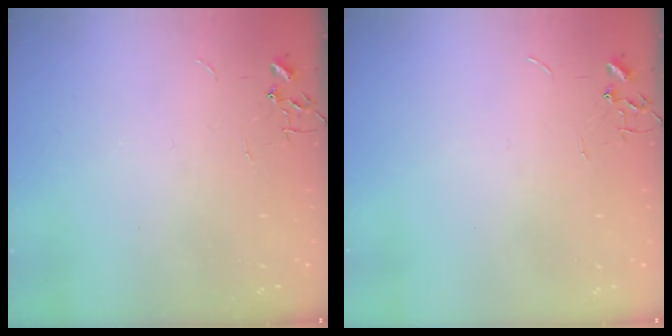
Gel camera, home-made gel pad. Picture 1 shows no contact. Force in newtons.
{"total": 0.0}